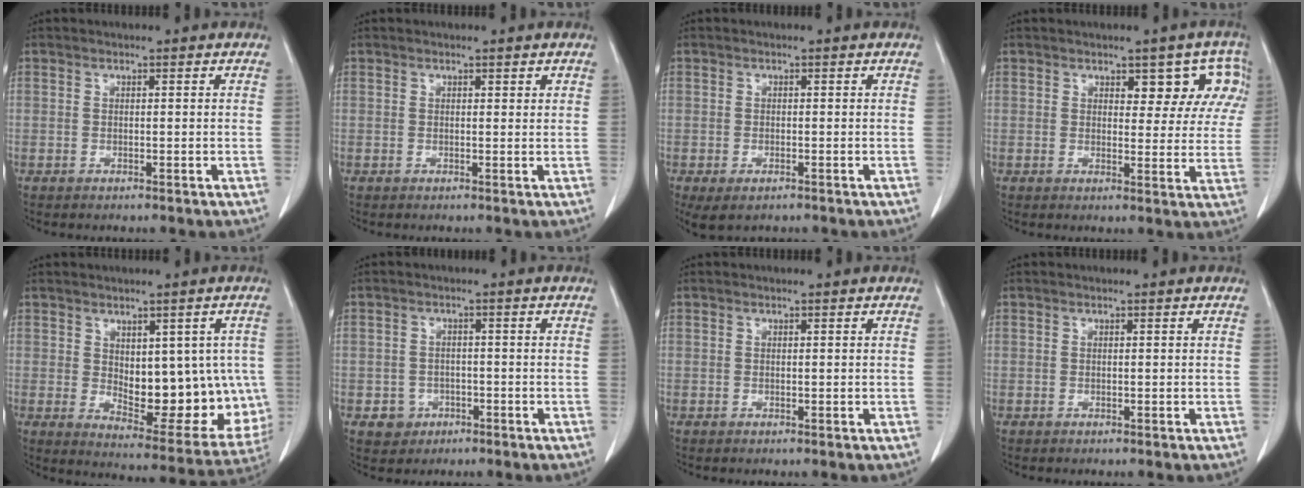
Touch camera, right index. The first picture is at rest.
{"total": 0.8, "force": [0.6, 0.3, 0.4], "torque": [-0.005, -0.003, 0.007]}
{"total": 3.3, "force": [-1.8, 1.5, 2.3], "torque": [-0.044, -0.007, -0.022]}
{"total": 6.5, "force": [3.3, 3.5, 4.4], "torque": [-0.021, 0.010, 0.035]}
{"total": 15.2, "force": [0.3, 7.2, 13.4], "torque": [-0.168, -0.004, 0.029]}
{"total": 3.3, "force": [-1.4, 3.0, 0.4], "torque": [0.001, 0.013, -0.015]}
{"total": 0.0}
{"total": 0.0}